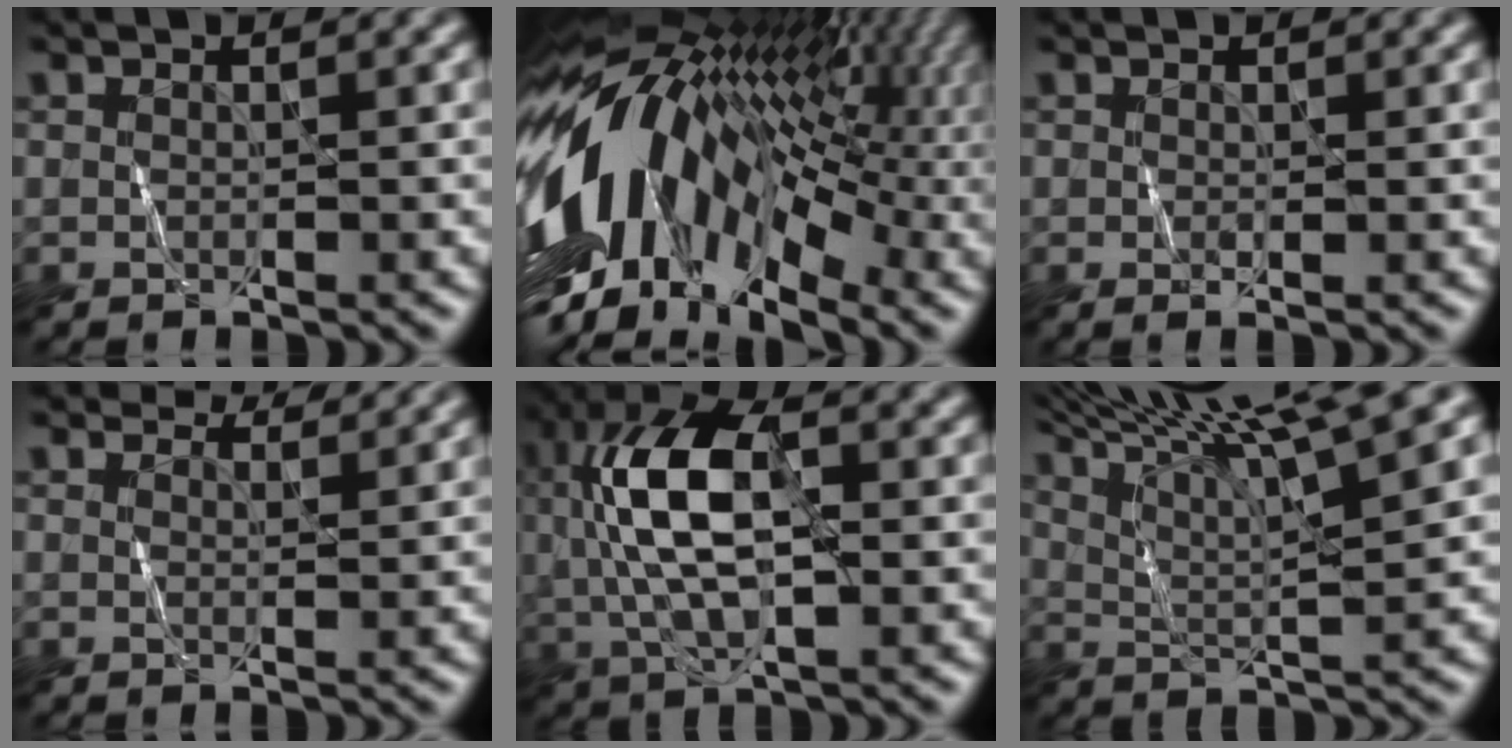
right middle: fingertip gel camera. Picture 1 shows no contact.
{"total": 17.5, "force": [-1.0, 10.4, 14.1], "torque": [-0.262, 0.012, -0.031]}
{"total": 0.6, "force": [0.0, 0.1, 0.6], "torque": [-0.012, -0.002, 0.000]}
{"total": 4.1, "force": [4.0, 0.4, 0.7], "torque": [-0.021, 0.002, 0.045]}
{"total": 9.4, "force": [0.6, 4.3, 8.4], "torque": [-0.175, 0.017, 0.007]}
{"total": 13.3, "force": [9.4, 2.4, 9.1], "torque": [-0.149, 0.028, 0.117]}